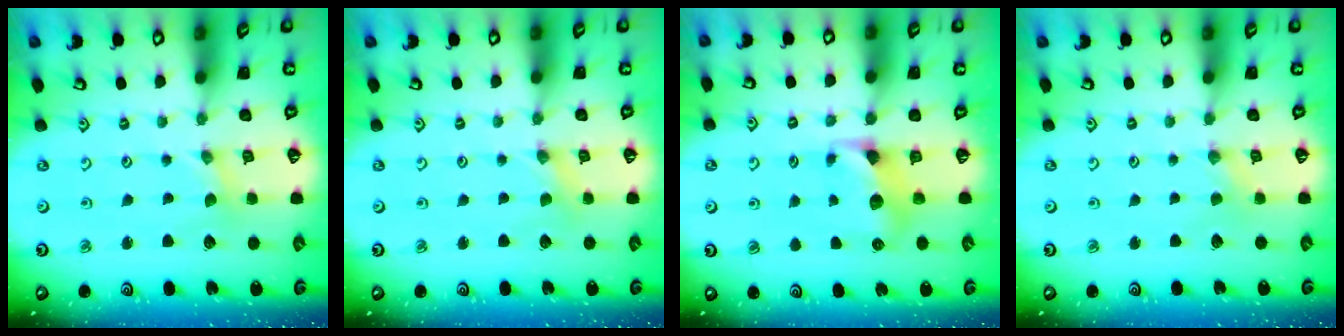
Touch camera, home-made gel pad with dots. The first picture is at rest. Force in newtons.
{"total": 0.0}
{"total": 6.8, "press": 6.8, "slide": 0.5}
{"total": 1.1, "press": 1.1, "slide": 0.3}